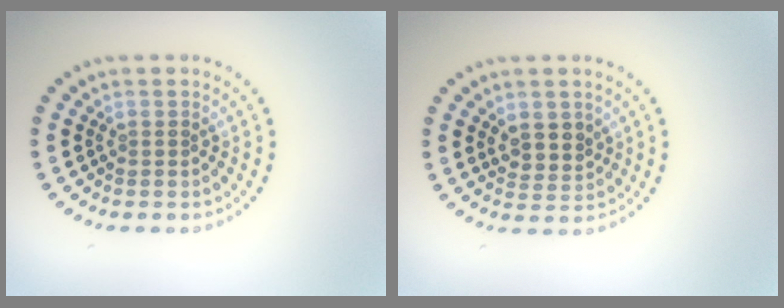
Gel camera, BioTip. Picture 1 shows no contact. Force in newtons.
{"total": 2.3, "press": 2.2, "slide": 0.8}